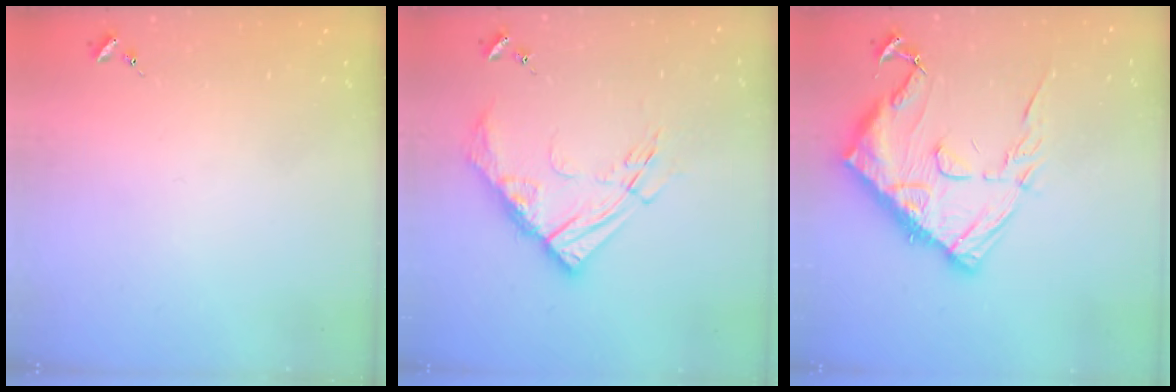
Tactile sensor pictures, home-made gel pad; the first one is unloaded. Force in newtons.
{"total": 15.4, "press": 15.3, "slide": 1.6}
{"total": 18.7, "press": 18.6, "slide": 1.2}